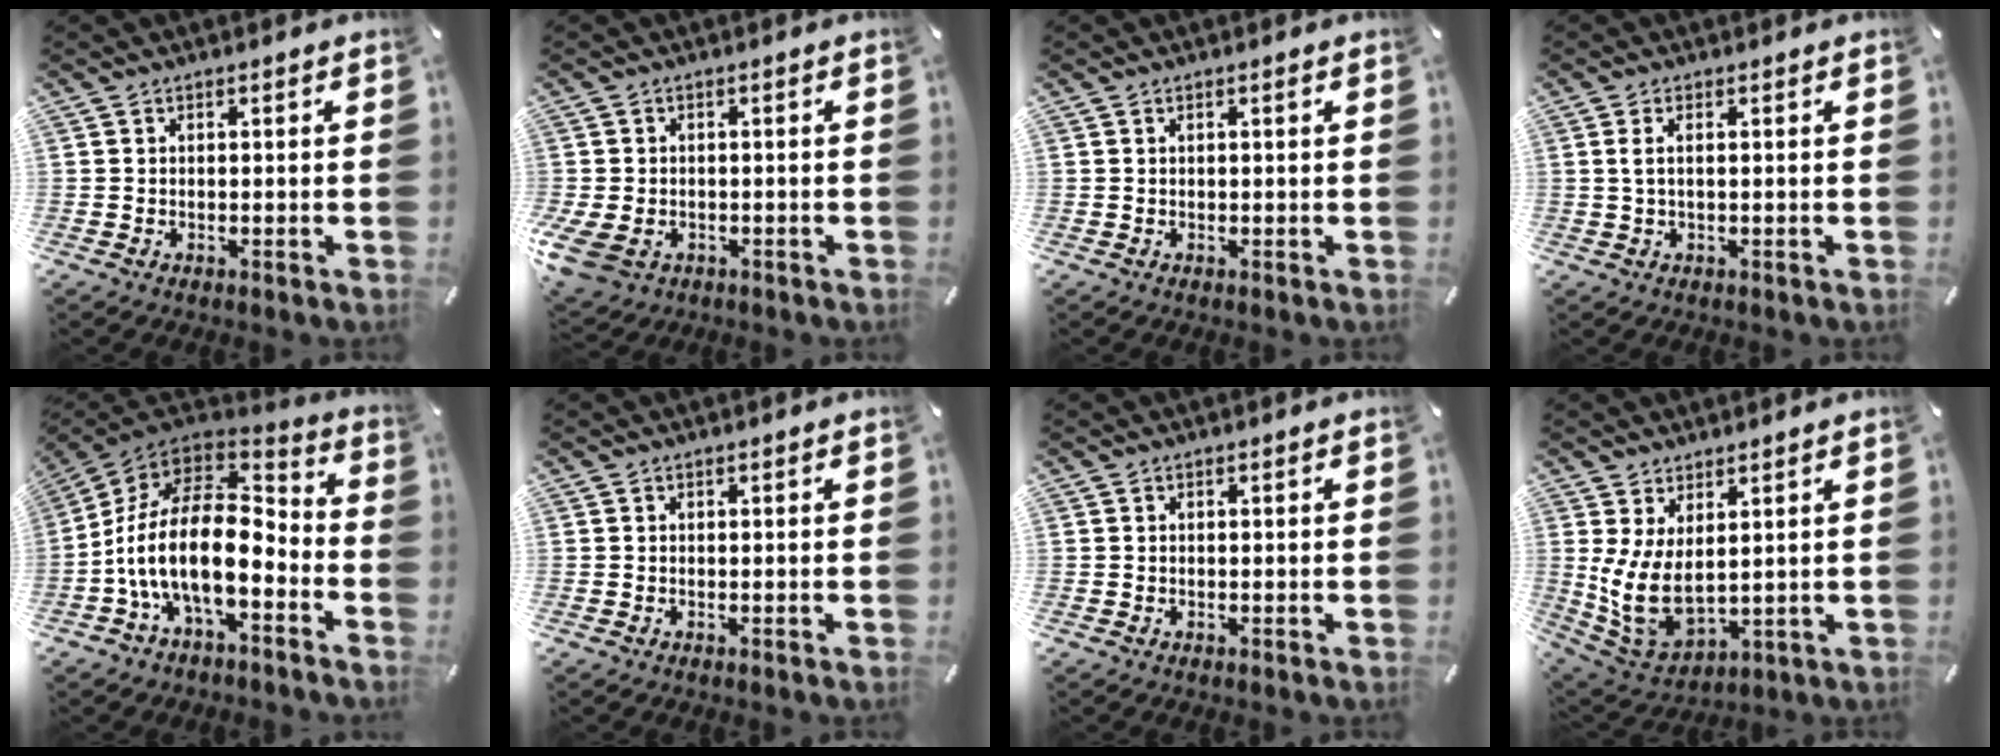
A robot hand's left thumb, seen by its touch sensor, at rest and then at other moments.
{"total": 5.2, "force": [-1.7, 3.9, 2.9], "torque": [-0.081, 0.004, -0.035]}
{"total": 0.7, "force": [0.3, 0.1, 0.6], "torque": [-0.010, 0.002, 0.004]}
{"total": 2.3, "force": [0.3, 0.6, 2.2], "torque": [-0.051, -0.002, 0.002]}
{"total": 19.7, "force": [-5.3, 10.4, 15.8], "torque": [-0.324, 0.007, -0.092]}
{"total": 0.0}
{"total": 0.0}
{"total": 9.2, "force": [2.3, 5.6, 7.0], "torque": [-0.166, -0.023, 0.051]}